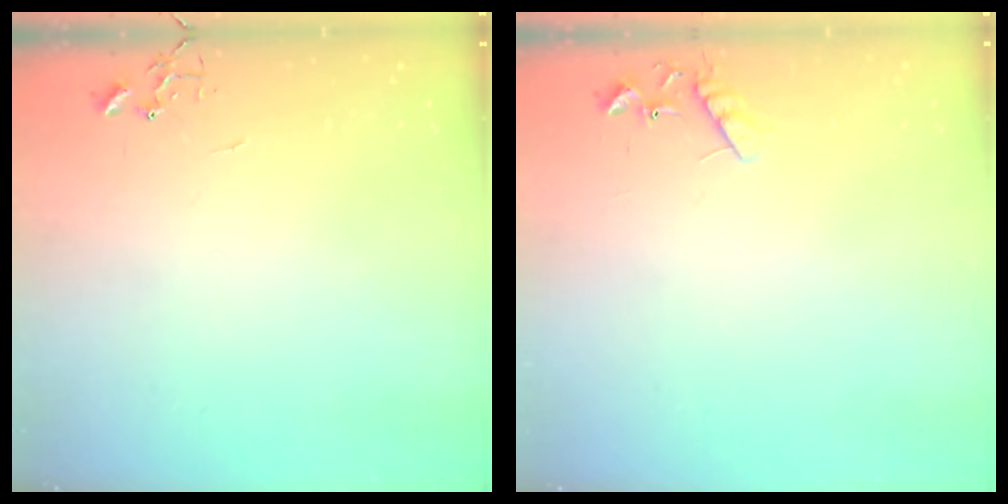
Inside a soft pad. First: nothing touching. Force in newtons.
{"total": 8.0, "press": 8.0, "slide": 0.4}